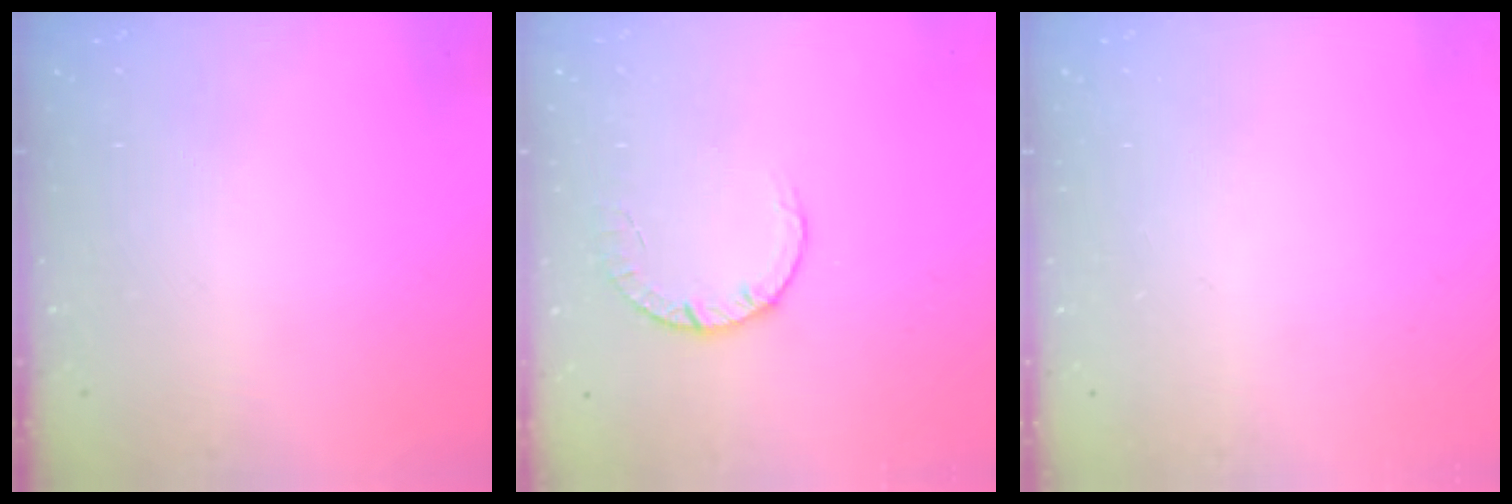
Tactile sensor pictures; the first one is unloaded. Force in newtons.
{"total": 2.8, "press": 2.8, "slide": 0.4}
{"total": 0.0}